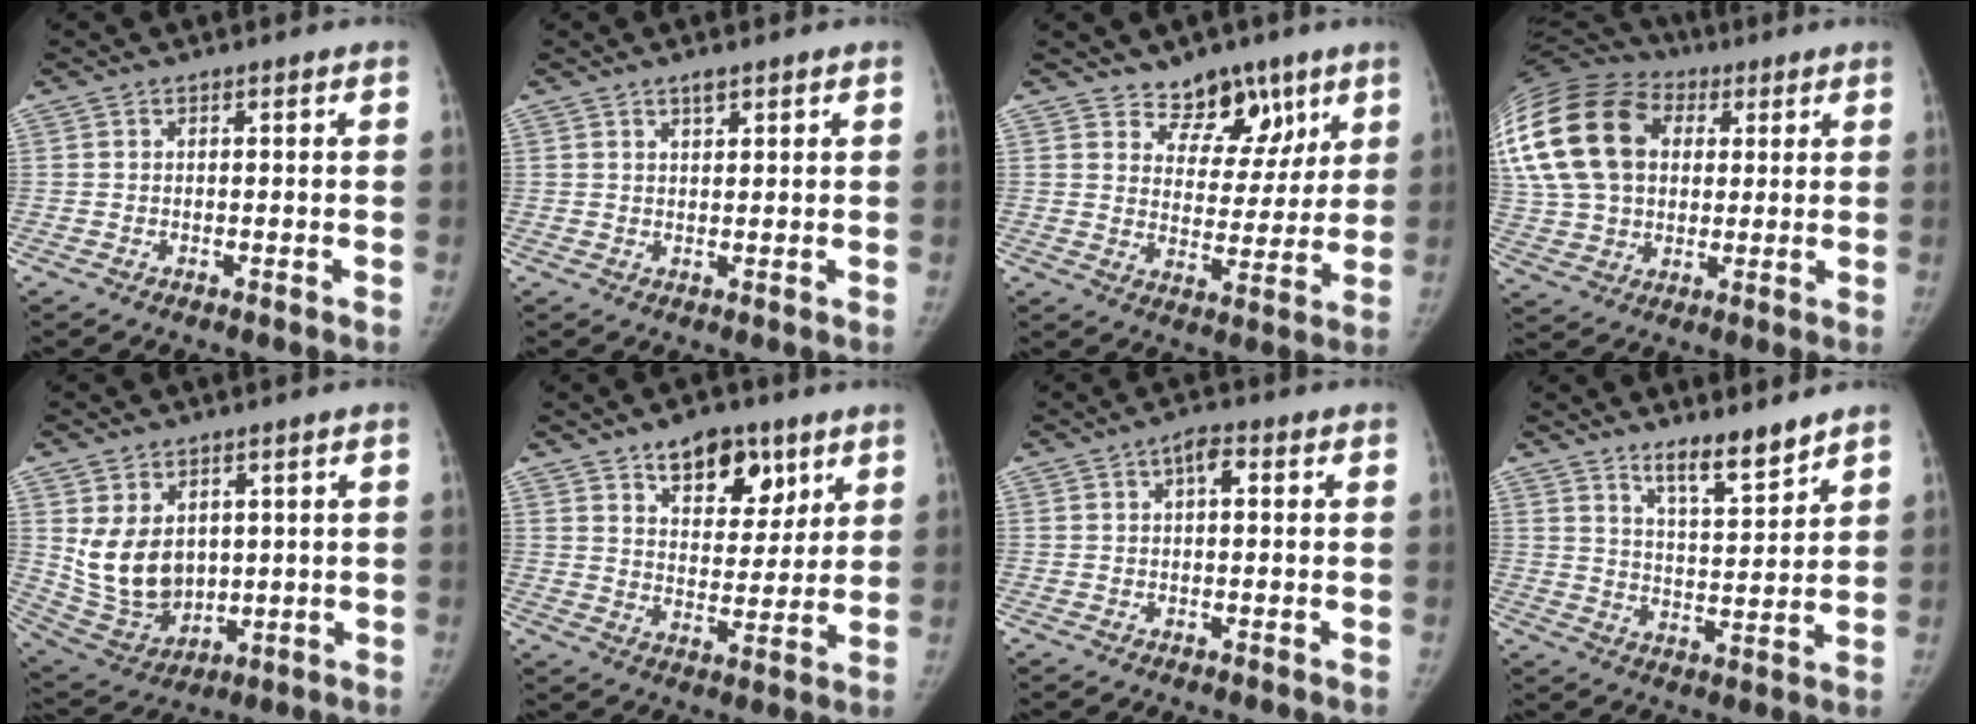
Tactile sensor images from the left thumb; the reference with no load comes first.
{"total": 2.0, "force": [1.4, 0.7, 1.2], "torque": [-0.016, -0.009, 0.026]}
{"total": 10.5, "force": [7.2, 6.7, 3.5], "torque": [-0.001, -0.040, 0.114]}
{"total": 33.1, "force": [8.7, 24.5, 20.6], "torque": [-0.498, 0.082, 0.174]}
{"total": 11.8, "force": [2.4, 8.8, 7.4], "torque": [-0.104, -0.022, 0.078]}
{"total": 12.6, "force": [7.5, 7.0, 7.3], "torque": [-0.064, -0.041, 0.119]}
{"total": 3.3, "force": [0.9, 1.5, 2.8], "torque": [-0.038, 0.008, 0.009]}
{"total": 8.1, "force": [6.6, 1.6, 4.4], "torque": [-0.062, -0.059, 0.118]}